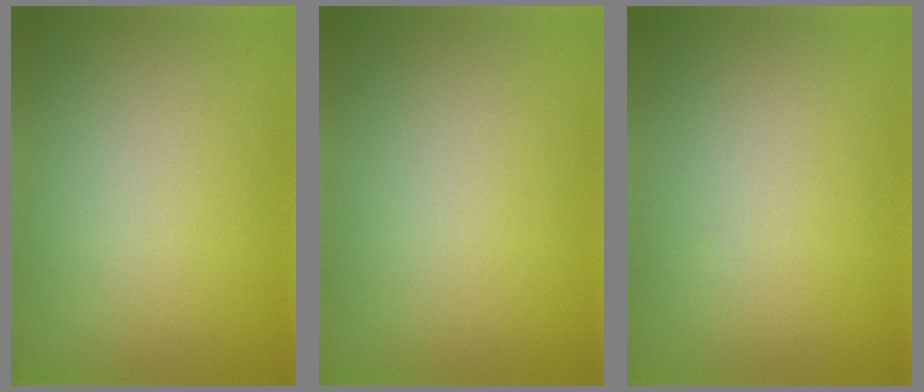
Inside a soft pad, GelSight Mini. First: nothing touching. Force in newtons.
{"total": 0.0}
{"total": 0.0}